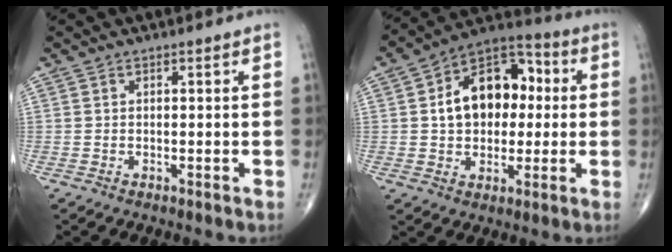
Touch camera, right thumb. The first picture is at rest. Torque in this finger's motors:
{"motor_torque": [1.54, 1.51, 1.17, 0.10, 0.11]}